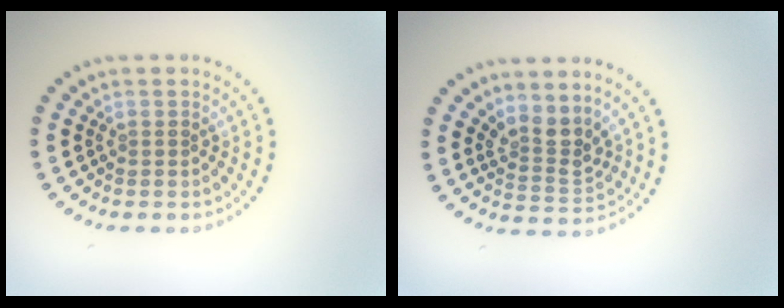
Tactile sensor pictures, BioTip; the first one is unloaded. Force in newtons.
{"total": 2.8, "press": 2.0, "slide": 2.0}